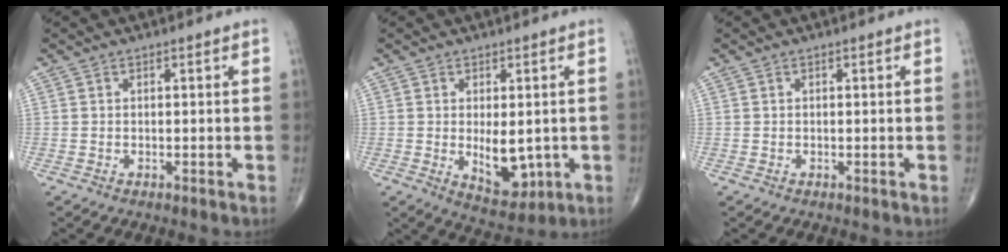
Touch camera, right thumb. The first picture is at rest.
{"total": 7.7, "force": [-0.7, 4.1, 6.5], "torque": [-0.070, -0.017, 0.006]}
{"total": 0.0}